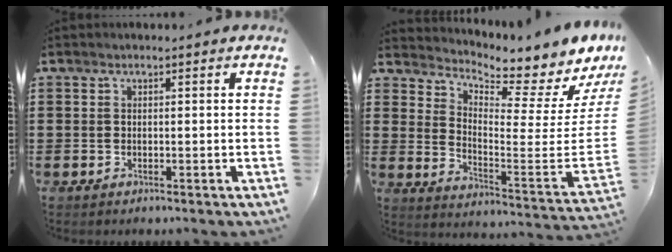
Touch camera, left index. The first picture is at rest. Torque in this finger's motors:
{"motor_torque": [-0.03, -0.03, 0.20, 0.00]}